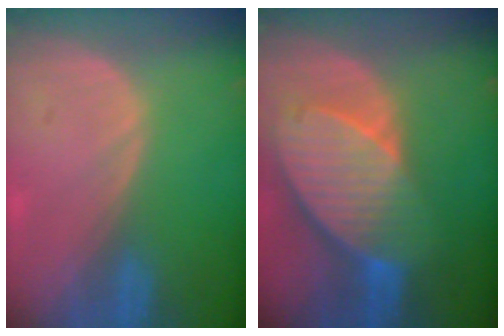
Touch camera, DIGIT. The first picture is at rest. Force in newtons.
{"total": 10.2, "press": 8.9, "slide": 5.0}